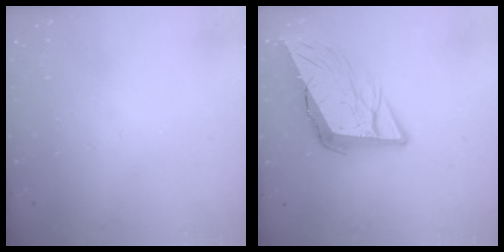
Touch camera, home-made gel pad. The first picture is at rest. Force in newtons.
{"total": 12.3, "press": 11.7, "slide": 3.6}